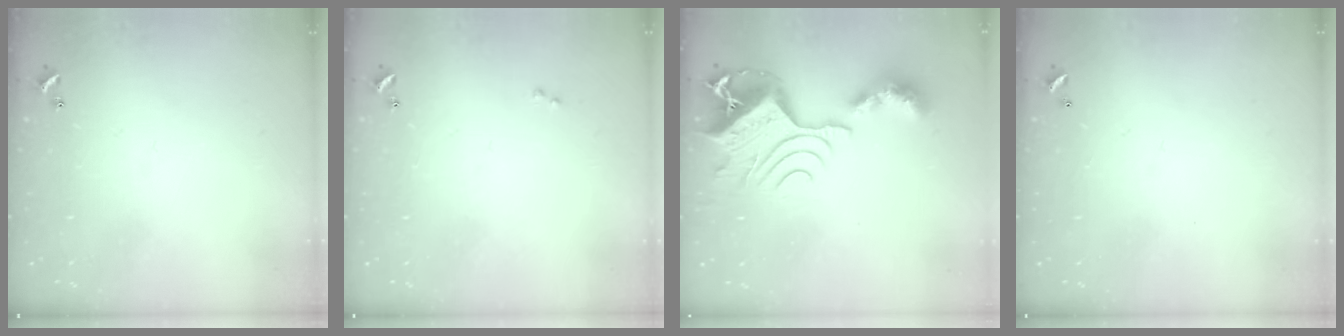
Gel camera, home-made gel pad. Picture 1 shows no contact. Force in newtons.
{"total": 0.7, "press": 0.6, "slide": 0.4}
{"total": 15.4, "press": 15.3, "slide": 1.5}
{"total": 2.8, "press": 2.8, "slide": 0.1}